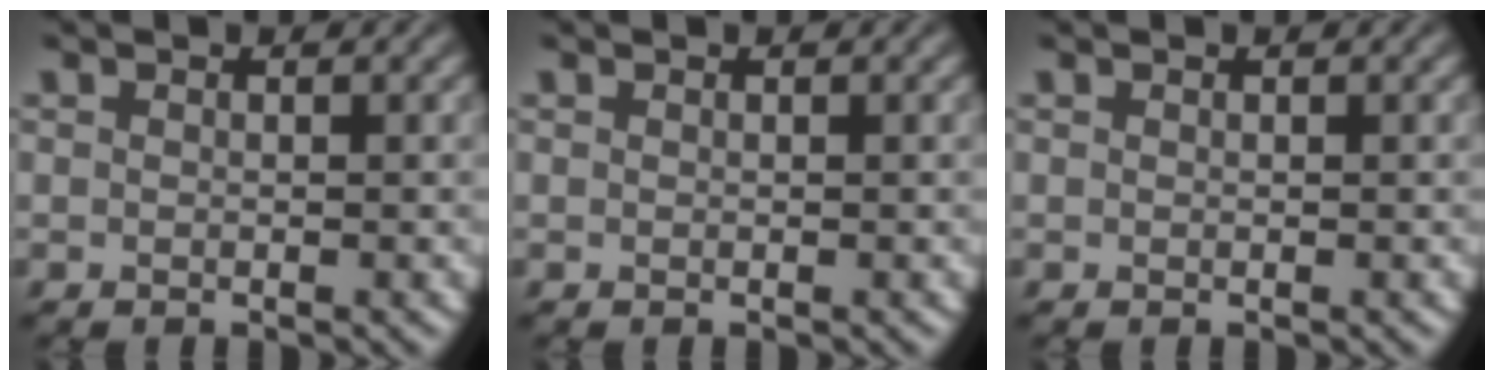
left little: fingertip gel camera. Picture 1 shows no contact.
{"total": 0.0}
{"total": 0.0}